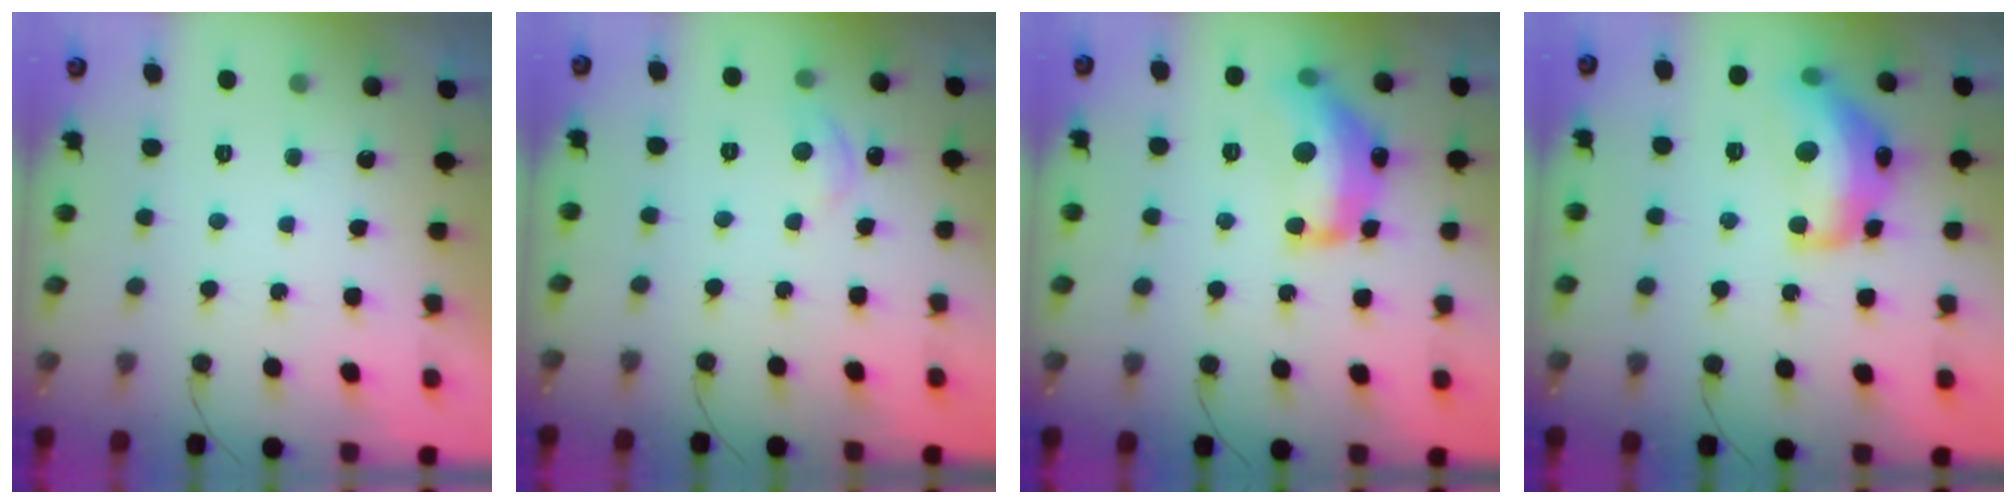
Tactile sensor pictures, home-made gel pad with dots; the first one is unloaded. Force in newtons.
{"total": 4.9, "press": 4.9, "slide": 0.6}
{"total": 17.4, "press": 17.3, "slide": 1.1}
{"total": 17.6, "press": 17.6, "slide": 0.9}